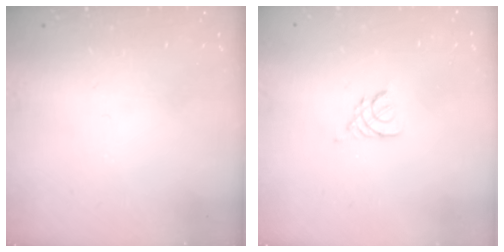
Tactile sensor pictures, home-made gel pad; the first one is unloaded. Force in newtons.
{"total": 2.9, "press": 2.8, "slide": 0.6}